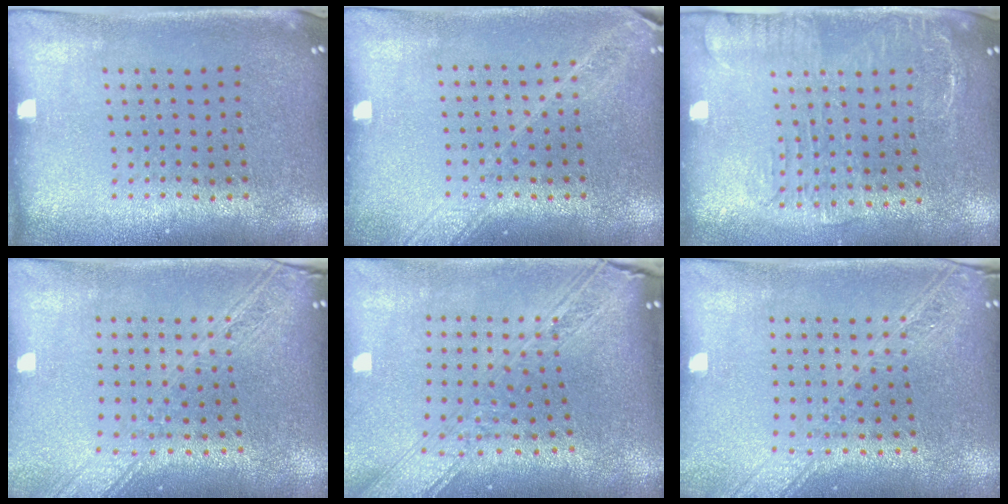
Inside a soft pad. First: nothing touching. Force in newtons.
{"total": 1.7, "press": 1.4, "slide": 0.9}
{"total": 1.9, "press": 1.6, "slide": 1.1}
{"total": 2.3, "press": 1.9, "slide": 1.2}
{"total": 3.4, "press": 2.5, "slide": 2.3}
{"total": 2.2, "press": 1.9, "slide": 1.2}